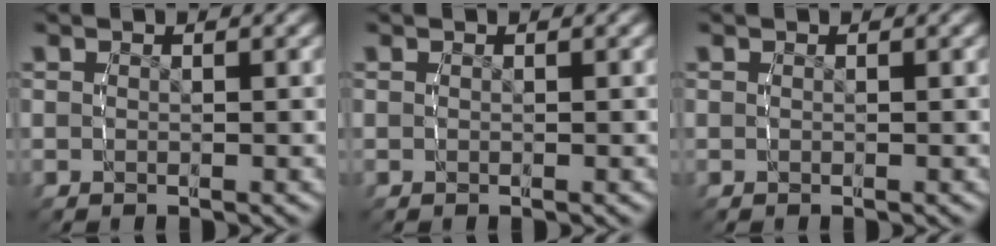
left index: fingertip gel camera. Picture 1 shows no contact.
{"total": 0.0}
{"total": 0.0}